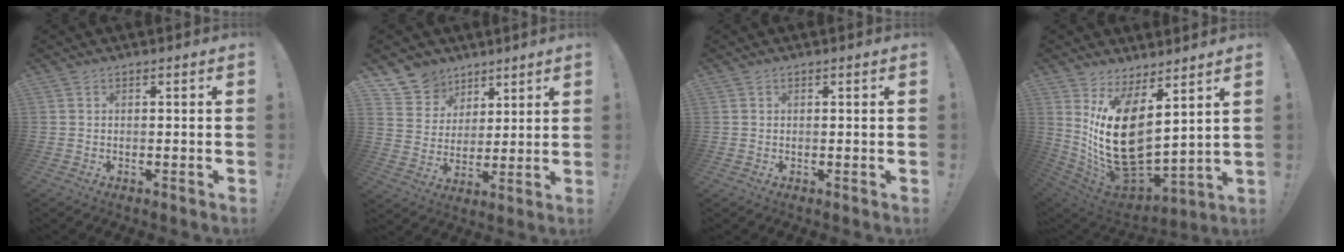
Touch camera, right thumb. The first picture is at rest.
{"total": 9.5, "force": [6.5, 6.9, 1.0], "torque": [-0.027, -0.050, 0.132]}
{"total": 1.3, "force": [0.6, 1.1, -0.2], "torque": [0.013, -0.005, 0.009]}
{"total": 18.4, "force": [5.2, 9.0, 15.1], "torque": [-0.304, -0.067, 0.100]}